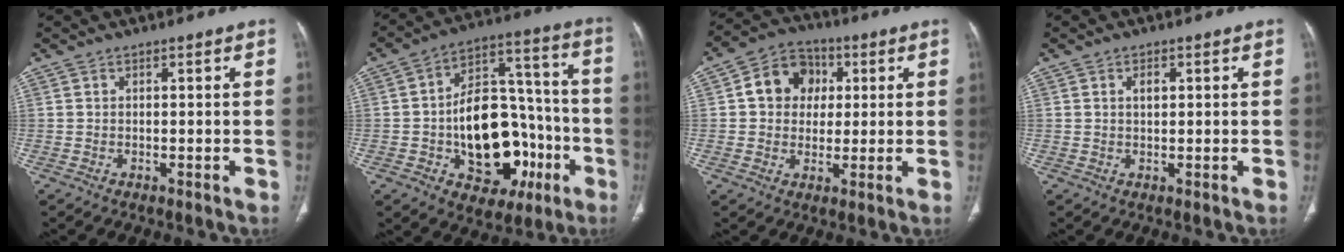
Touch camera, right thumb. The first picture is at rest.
{"total": 22.6, "force": [-5.9, 14.4, 16.4], "torque": [-0.198, 0.049, -0.071]}
{"total": 10.2, "force": [2.0, 8.6, 5.0], "torque": [-0.045, 0.009, 0.023]}
{"total": 1.9, "force": [0.6, 1.1, 1.5], "torque": [-0.019, 0.001, 0.010]}